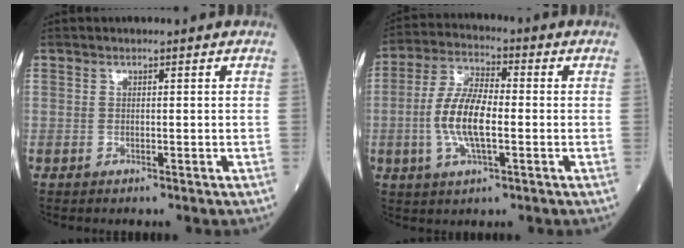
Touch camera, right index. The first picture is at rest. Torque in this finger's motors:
{"motor_torque": [0.45, -0.18, 0.31, 0.21]}